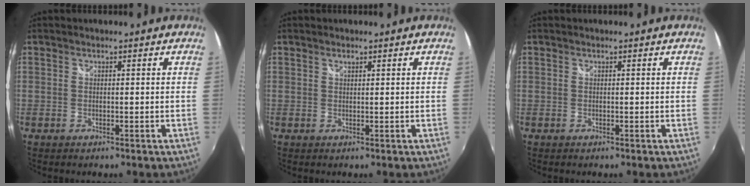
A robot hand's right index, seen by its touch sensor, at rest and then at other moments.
{"total": 0.6, "force": [0.5, 0.2, 0.2], "torque": [-0.003, 0.001, 0.008]}
{"total": 0.0}